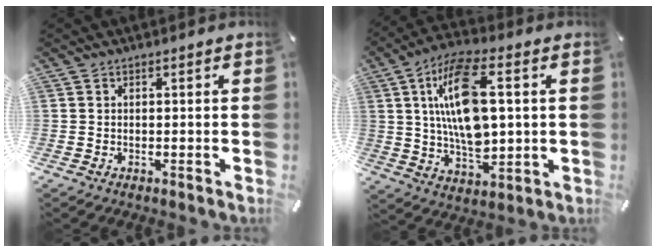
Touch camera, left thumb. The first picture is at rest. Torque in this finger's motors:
{"motor_torque": [2.49, 2.51, 2.21, -0.56, 0.78]}